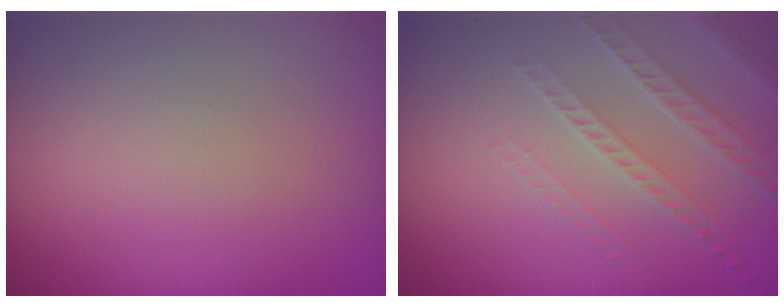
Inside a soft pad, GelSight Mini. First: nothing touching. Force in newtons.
{"total": 1.6, "press": 1.3, "slide": 0.9}